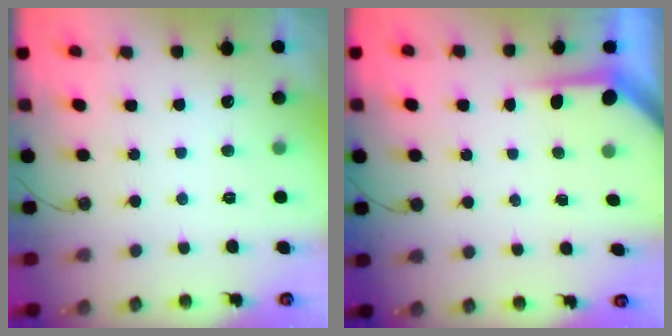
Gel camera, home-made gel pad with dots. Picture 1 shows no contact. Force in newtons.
{"total": 4.0, "press": 3.9, "slide": 0.4}